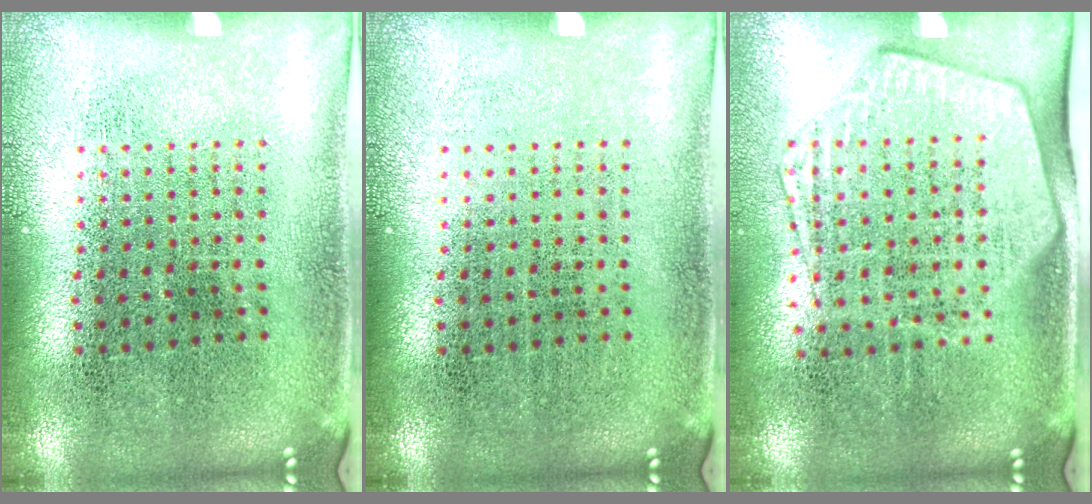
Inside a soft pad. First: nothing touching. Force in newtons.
{"total": 0.0}
{"total": 1.9, "press": 1.7, "slide": 0.9}